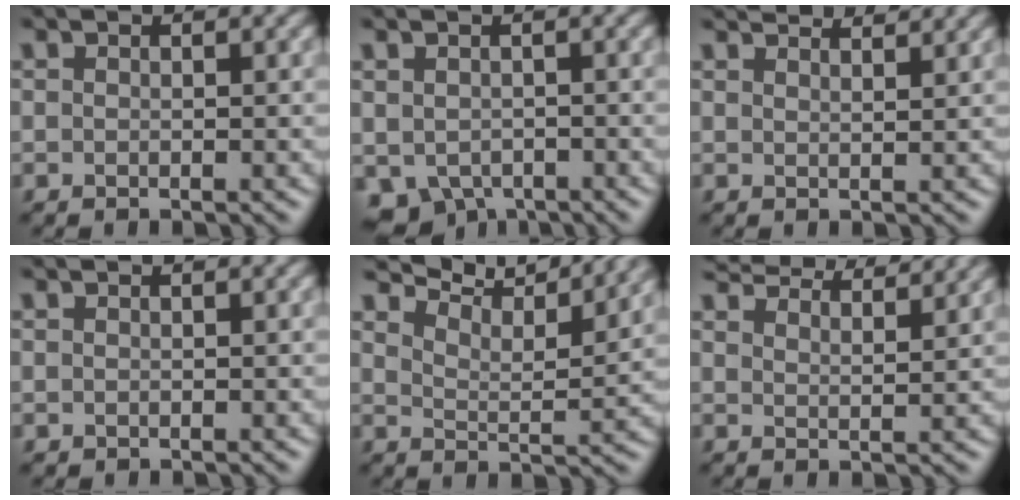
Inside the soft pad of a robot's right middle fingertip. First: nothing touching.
{"total": 3.7, "force": [-1.9, 2.8, 1.6], "torque": [-0.029, -0.023, -0.021]}
{"total": 4.2, "force": [3.9, 0.7, 1.5], "torque": [-0.008, 0.010, 0.035]}
{"total": 0.0}
{"total": 9.0, "force": [8.3, 1.3, 3.2], "torque": [-0.064, 0.007, 0.114]}
{"total": 8.2, "force": [7.5, 1.5, 3.0], "torque": [-0.043, 0.016, 0.084]}